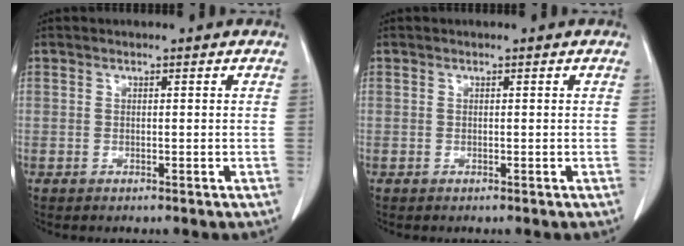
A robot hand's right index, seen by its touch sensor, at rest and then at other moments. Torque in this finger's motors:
{"motor_torque": [0.00, 0.00, 0.01, 0.00]}